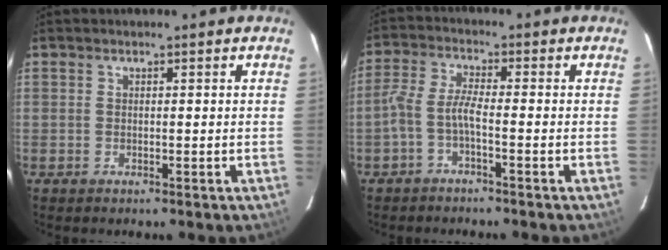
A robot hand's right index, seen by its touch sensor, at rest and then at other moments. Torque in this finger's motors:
{"motor_torque": [0.92, -0.33, 0.44, 0.12]}